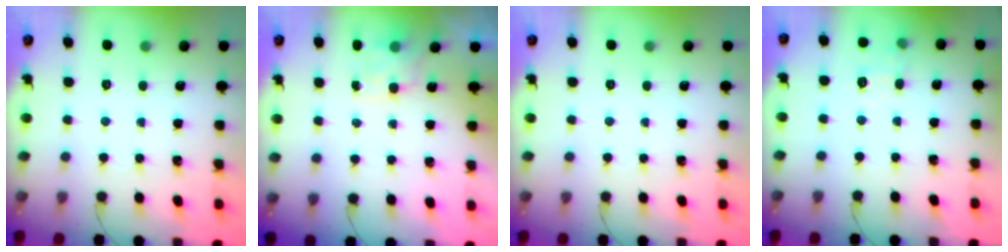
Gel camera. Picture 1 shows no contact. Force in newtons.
{"total": 4.1, "press": 4.0, "slide": 0.6}
{"total": 0.0}
{"total": 6.8, "press": 6.6, "slide": 1.5}